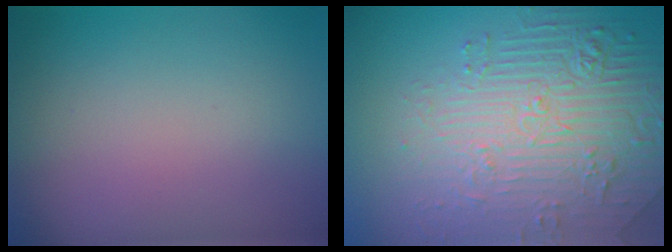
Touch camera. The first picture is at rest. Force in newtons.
{"total": 6.3, "press": 5.3, "slide": 3.5}